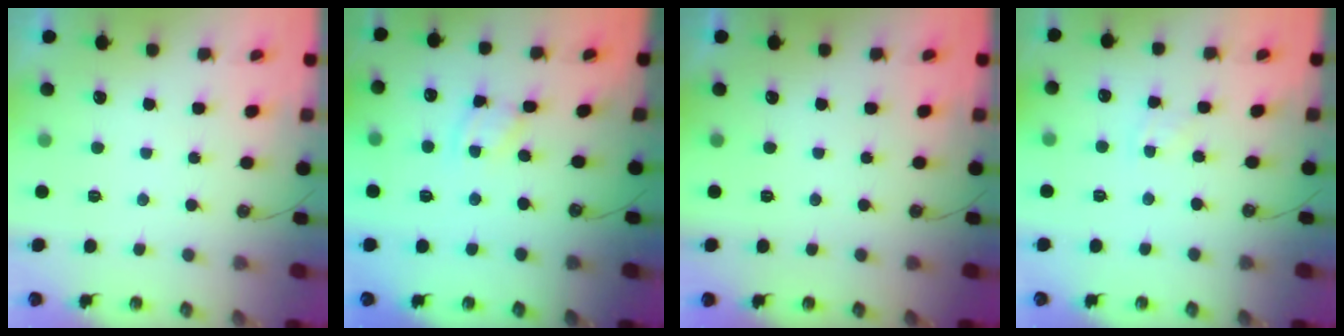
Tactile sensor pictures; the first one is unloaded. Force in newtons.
{"total": 2.5, "press": 2.4, "slide": 0.3}
{"total": 0.0}
{"total": 3.1, "press": 3.0, "slide": 0.5}